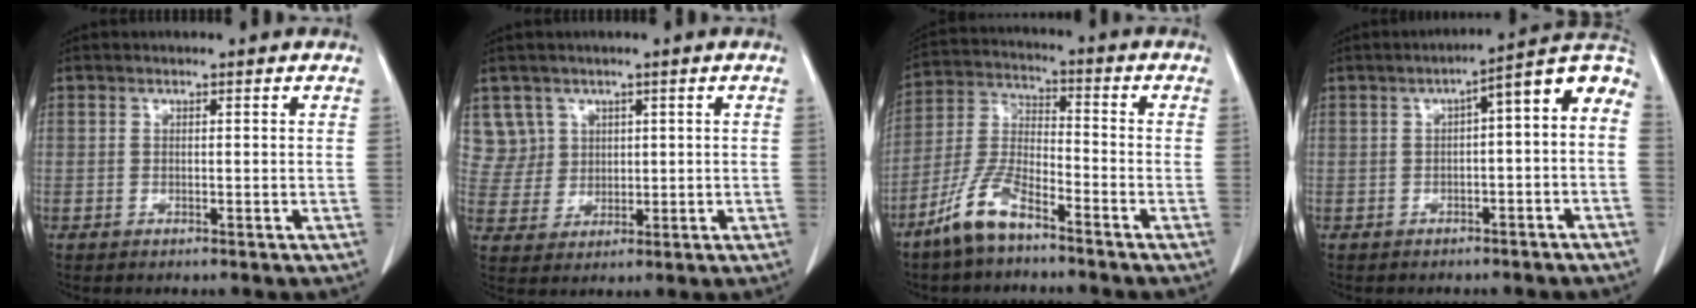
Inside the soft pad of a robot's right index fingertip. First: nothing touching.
{"total": 5.5, "force": [2.6, 4.8, -0.4], "torque": [0.014, 0.012, 0.060]}
{"total": 9.1, "force": [-6.5, 2.3, 5.9], "torque": [-0.134, -0.008, -0.133]}
{"total": 9.0, "force": [-0.2, 2.4, 8.7], "torque": [-0.117, 0.038, -0.007]}